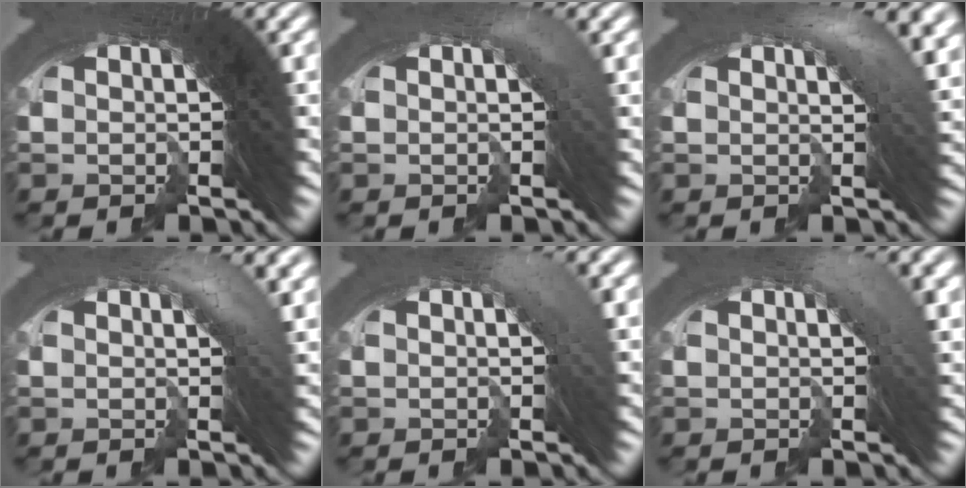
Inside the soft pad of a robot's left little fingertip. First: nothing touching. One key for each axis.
{"total": 1.3, "fx": -0.1, "fy": 0.5, "fz": 1.1, "tx": -0.010, "ty": 0.006, "tz": -0.006}
{"total": 4.6, "fx": 1.0, "fy": 1.9, "fz": 4.1, "tx": -0.039, "ty": 0.014, "tz": 0.004}
{"total": 3.1, "fx": 0.7, "fy": 1.2, "fz": 2.8, "tx": -0.027, "ty": 0.009, "tz": 0.000}
{"total": 1.7, "fx": 0.2, "fy": 0.7, "fz": 1.6, "tx": -0.013, "ty": 0.009, "tz": -0.004}
{"total": 2.5, "fx": 0.4, "fy": 0.9, "fz": 2.3, "tx": -0.018, "ty": 0.012, "tz": -0.003}